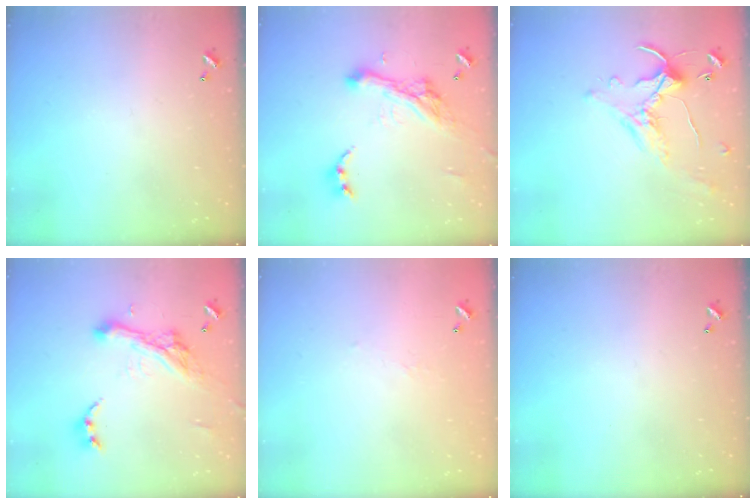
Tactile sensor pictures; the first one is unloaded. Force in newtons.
{"total": 7.5, "press": 7.3, "slide": 1.7}
{"total": 1.7, "press": 1.5, "slide": 0.8}
{"total": 7.5, "press": 7.3, "slide": 1.7}
{"total": 6.1, "press": 6.1, "slide": 0.6}
{"total": 0.0}